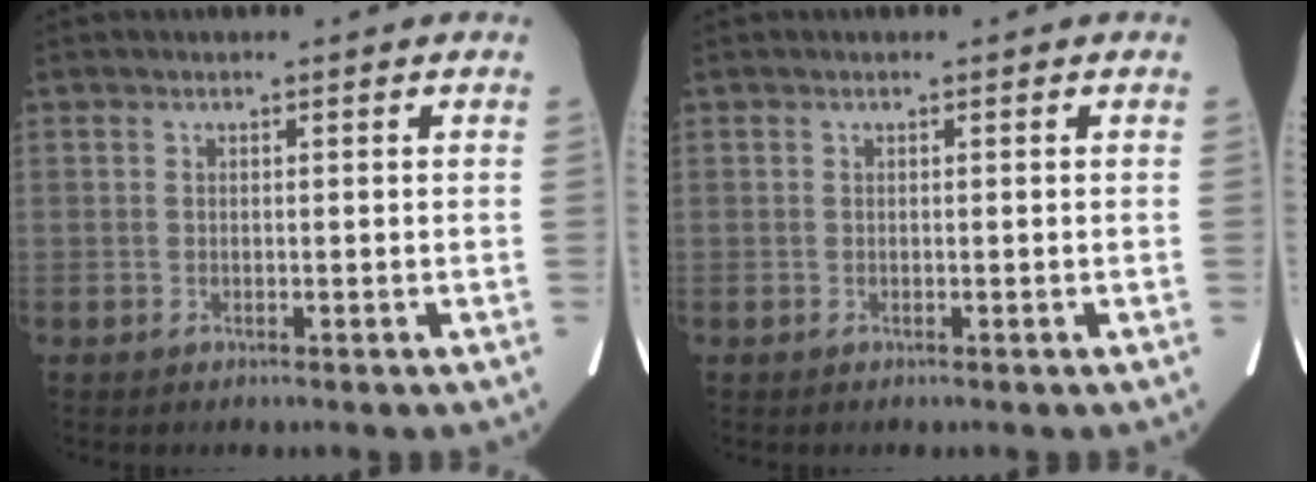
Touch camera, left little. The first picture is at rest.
{"total": 0.0}